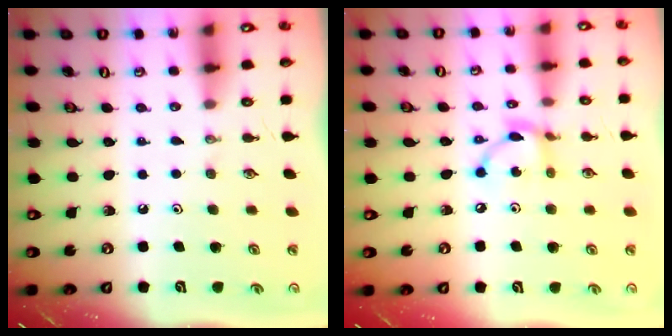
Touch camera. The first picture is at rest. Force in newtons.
{"total": 7.4, "press": 7.4, "slide": 0.2}